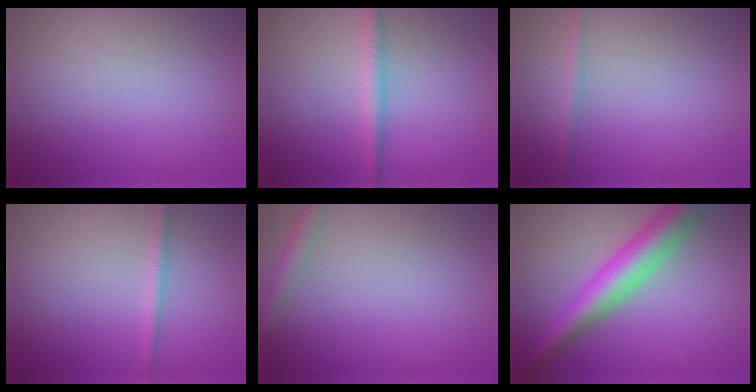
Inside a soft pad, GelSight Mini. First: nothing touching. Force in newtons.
{"total": 2.0, "press": 2.0, "slide": 0.0}
{"total": 1.3, "press": 1.3, "slide": 0.0}
{"total": 1.0, "press": 1.0, "slide": 0.0}
{"total": 2.3, "press": 2.3, "slide": 0.1}
{"total": 6.6, "press": 6.6, "slide": 0.1}